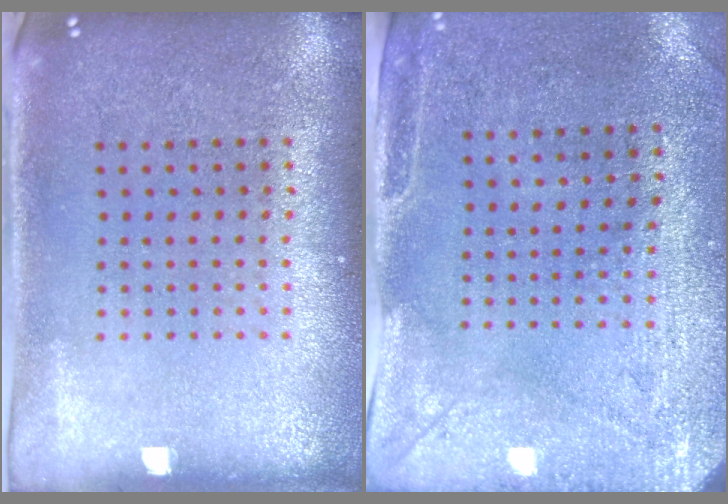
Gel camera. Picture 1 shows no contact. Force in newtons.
{"total": 3.0, "press": 2.4, "slide": 1.8}